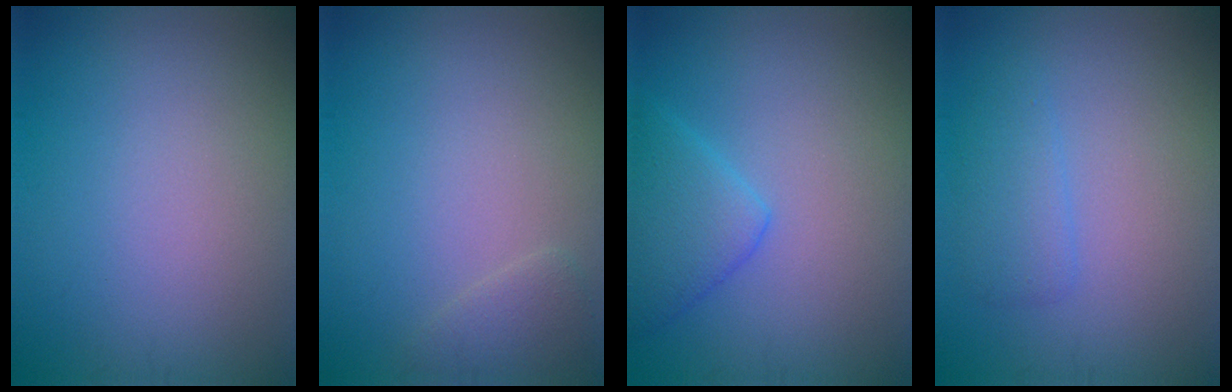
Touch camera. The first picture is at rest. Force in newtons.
{"total": 1.3, "press": 1.3, "slide": 0.2}
{"total": 3.2, "press": 3.2, "slide": 0.2}
{"total": 1.9, "press": 1.9, "slide": 0.1}